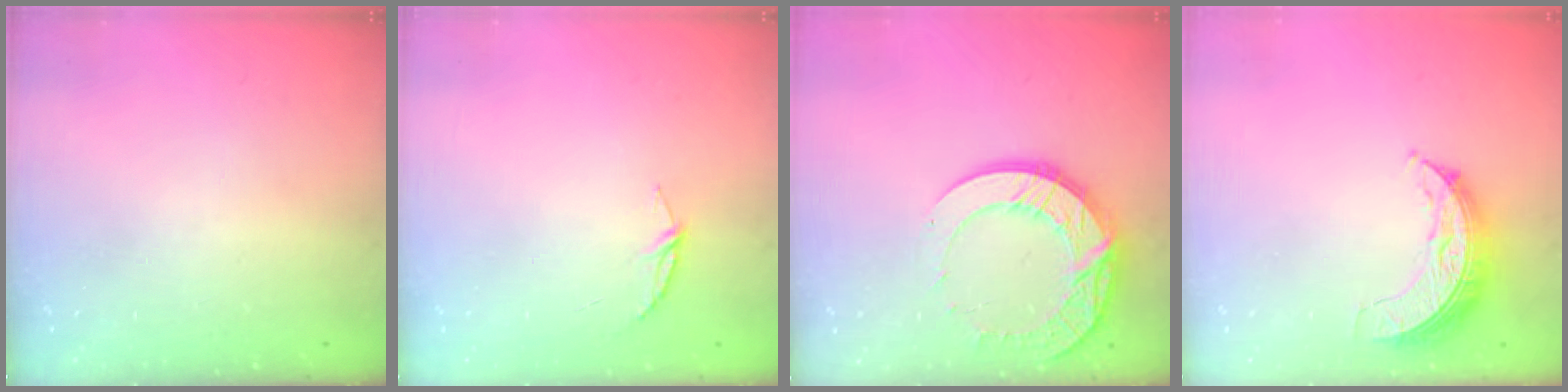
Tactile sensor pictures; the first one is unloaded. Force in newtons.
{"total": 5.1, "press": 5.1, "slide": 0.5}
{"total": 17.8, "press": 17.7, "slide": 1.5}
{"total": 8.3, "press": 8.3, "slide": 0.5}